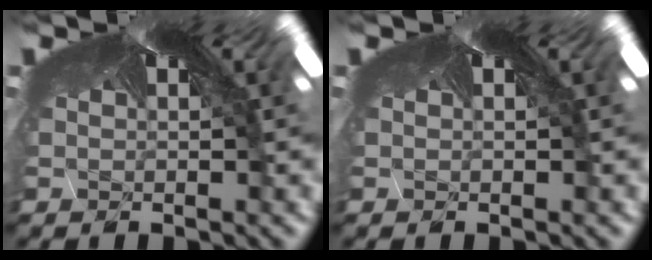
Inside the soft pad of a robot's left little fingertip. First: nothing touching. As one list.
[{"total": 0.0}]